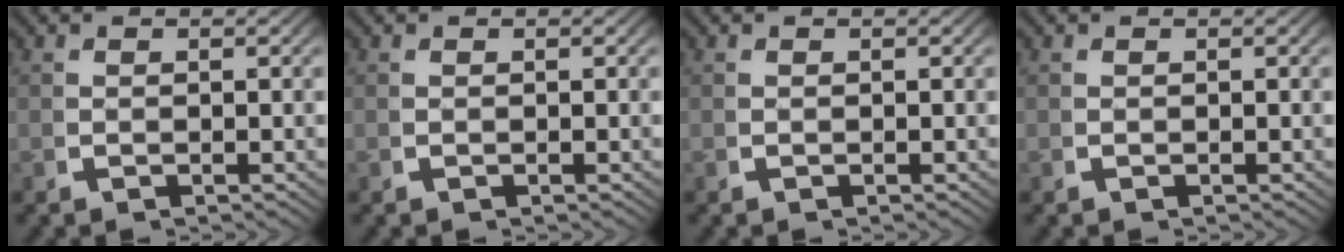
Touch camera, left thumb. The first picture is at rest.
{"total": 0.0}
{"total": 0.0}
{"total": 0.0}